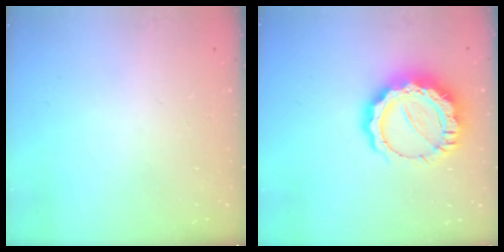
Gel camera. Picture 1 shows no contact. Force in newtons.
{"total": 15.7, "press": 15.6, "slide": 1.5}